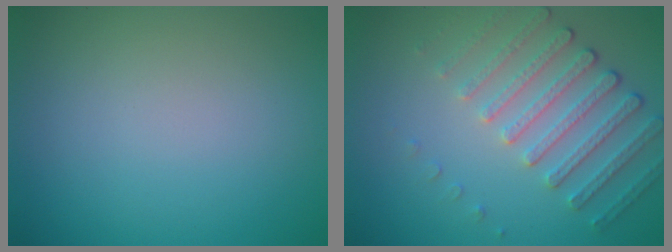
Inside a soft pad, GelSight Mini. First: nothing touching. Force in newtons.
{"total": 4.7, "press": 3.5, "slide": 3.2}